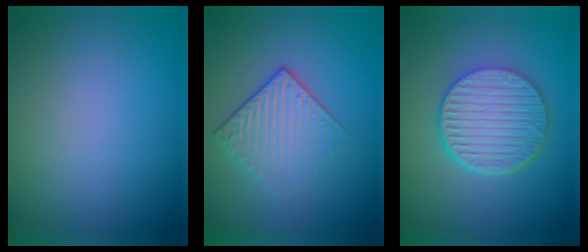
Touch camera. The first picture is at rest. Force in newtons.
{"total": 3.0, "press": 2.7, "slide": 1.3}
{"total": 6.5, "press": 4.8, "slide": 4.5}